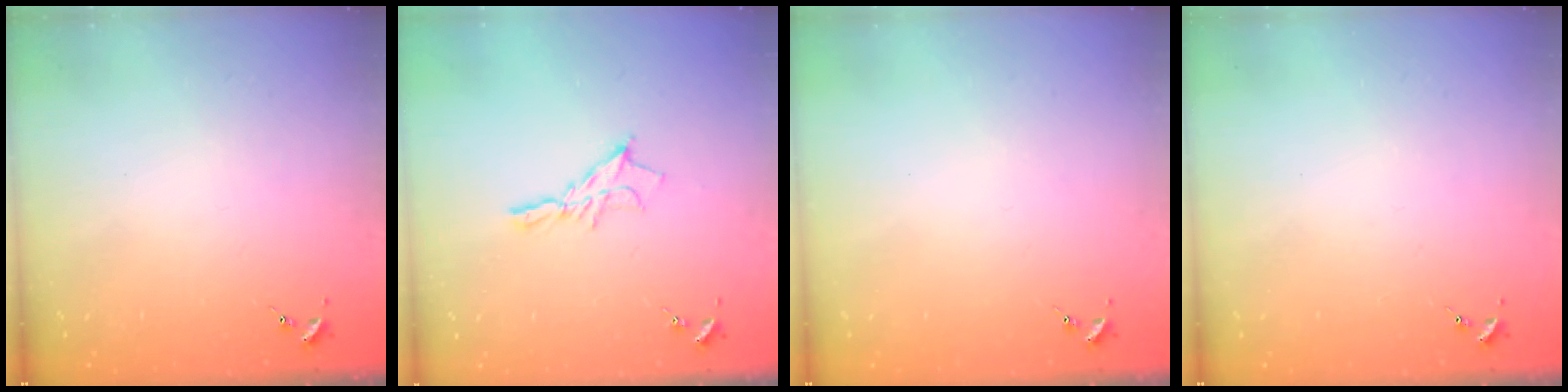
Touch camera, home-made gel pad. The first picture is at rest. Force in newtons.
{"total": 8.5, "press": 8.4, "slide": 0.6}
{"total": 0.0}
{"total": 0.0}